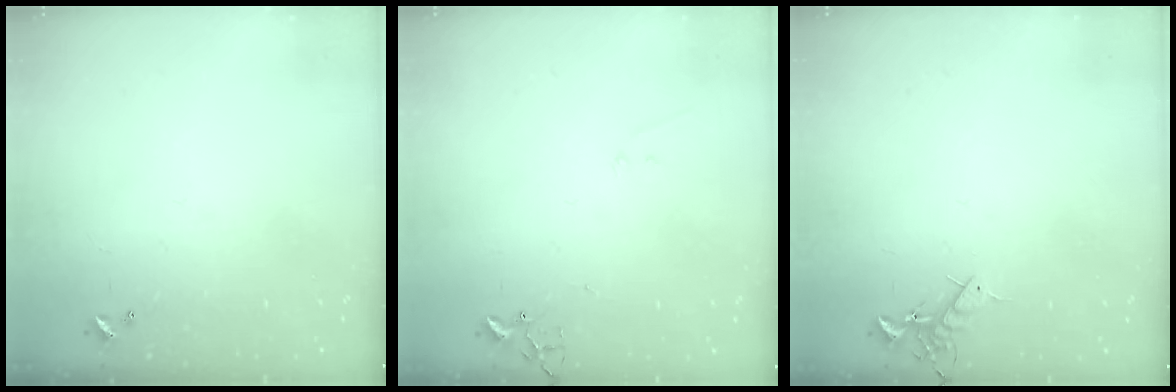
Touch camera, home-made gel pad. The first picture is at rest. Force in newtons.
{"total": 6.1, "press": 6.1, "slide": 0.5}
{"total": 7.2, "press": 7.1, "slide": 1.1}